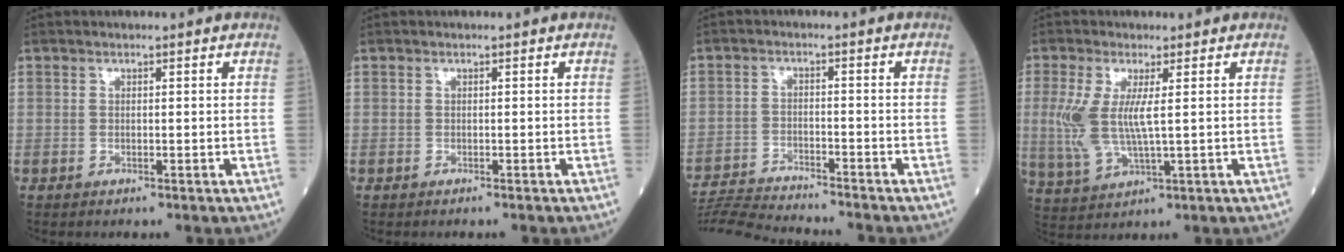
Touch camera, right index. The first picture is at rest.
{"total": 0.7, "force": [-0.6, -0.1, 0.3], "torque": [0.001, 0.001, -0.009]}
{"total": 10.4, "force": [-10.1, -0.7, 2.3], "torque": [-0.038, -0.006, -0.174]}
{"total": 7.5, "force": [0.9, 1.6, 7.3], "torque": [-0.180, -0.006, 0.024]}